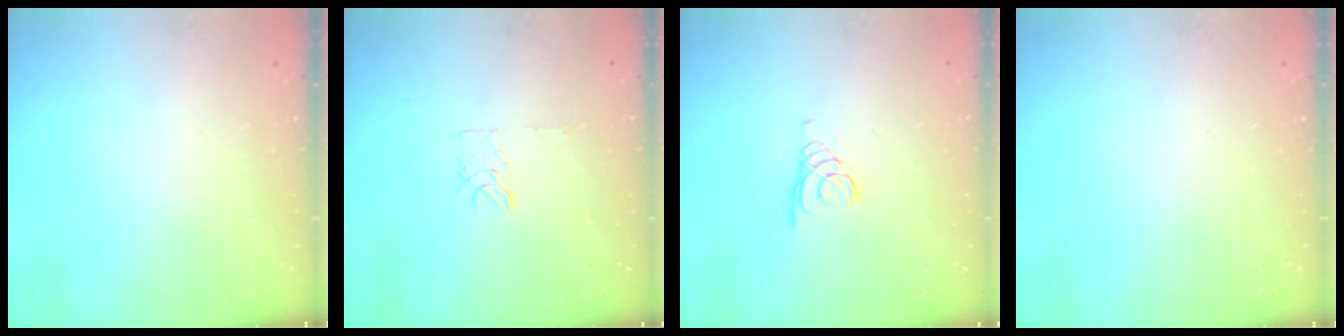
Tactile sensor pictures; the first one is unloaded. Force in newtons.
{"total": 5.3, "press": 5.3, "slide": 0.3}
{"total": 1.3, "press": 1.3, "slide": 0.1}
{"total": 0.0}